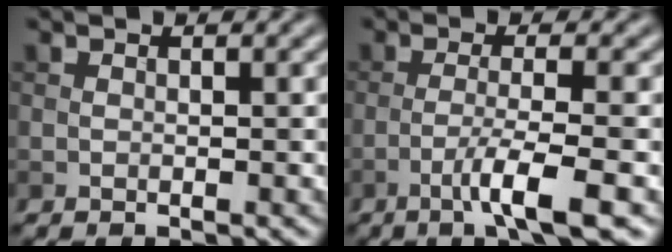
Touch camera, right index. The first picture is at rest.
{"total": 4.5, "force": [-2.0, 0.4, 4.0], "torque": [-0.067, 0.006, -0.046]}